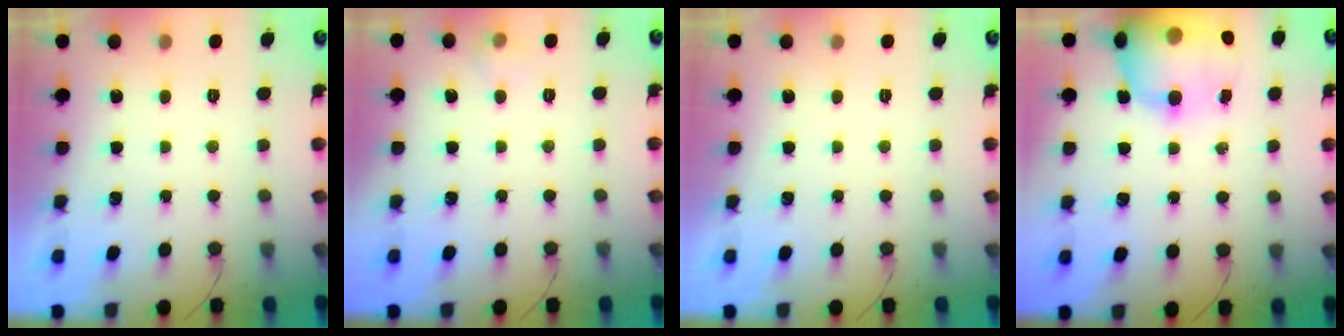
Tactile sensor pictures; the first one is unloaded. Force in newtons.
{"total": 6.5, "press": 3.6, "slide": 5.4}
{"total": 0.0}
{"total": 18.9, "press": 18.7, "slide": 3.0}